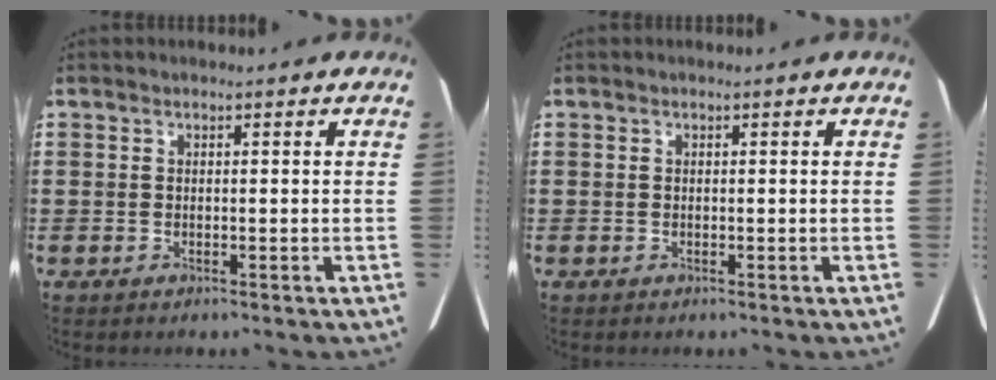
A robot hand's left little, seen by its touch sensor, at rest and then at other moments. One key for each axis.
{"total": 0.0}